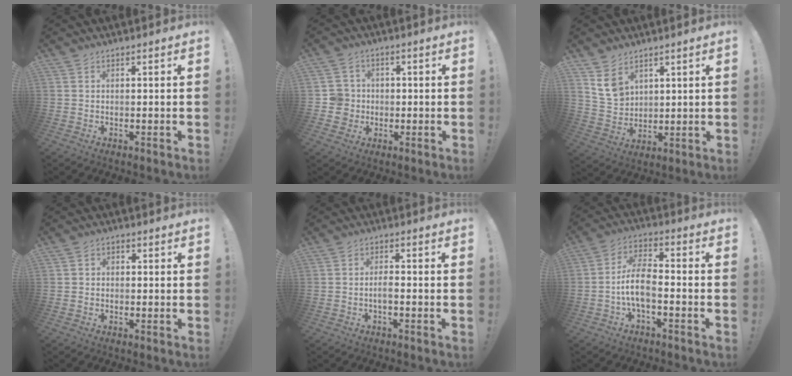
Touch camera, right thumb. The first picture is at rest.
{"total": 6.6, "force": [-0.6, 6.4, 1.2], "torque": [-0.024, 0.012, -0.006]}
{"total": 8.4, "force": [5.3, 5.9, 2.8], "torque": [-0.053, -0.027, 0.109]}
{"total": 1.9, "force": [-0.9, 1.5, 0.8], "torque": [-0.010, 0.009, -0.015]}
{"total": 2.9, "force": [-1.0, 0.9, 2.6], "torque": [-0.050, 0.001, -0.021]}
{"total": 10.0, "force": [-3.3, 4.7, 8.2], "torque": [-0.165, 0.013, -0.061]}